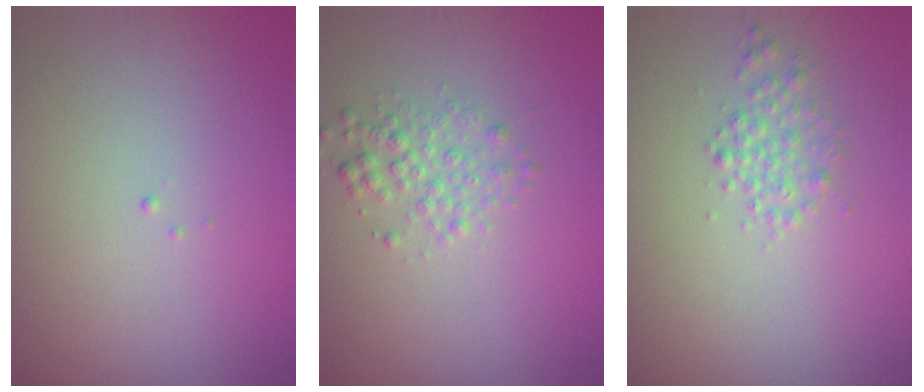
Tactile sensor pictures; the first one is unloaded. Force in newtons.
{"total": 2.1, "press": 2.1, "slide": 0.1}
{"total": 1.8, "press": 1.8, "slide": 0.0}